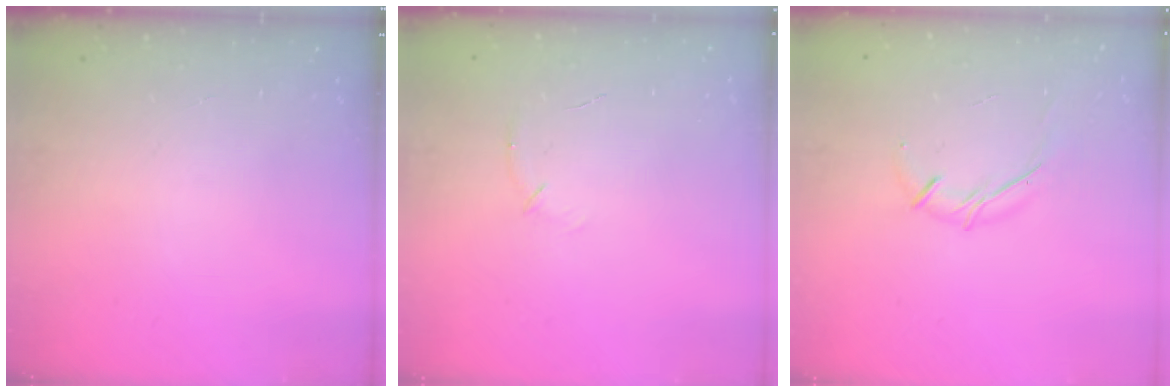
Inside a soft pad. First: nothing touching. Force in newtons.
{"total": 4.1, "press": 3.9, "slide": 1.2}
{"total": 6.7, "press": 6.6, "slide": 1.4}